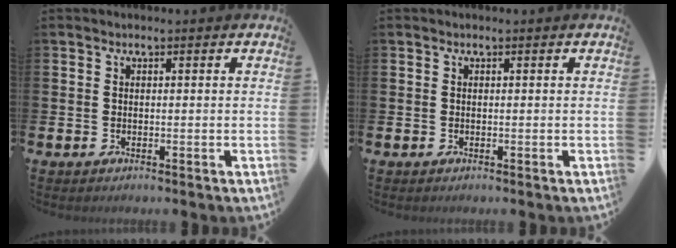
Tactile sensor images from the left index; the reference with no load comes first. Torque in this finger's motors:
{"motor_torque": [-0.05, 0.05, 0.01, 0.01]}